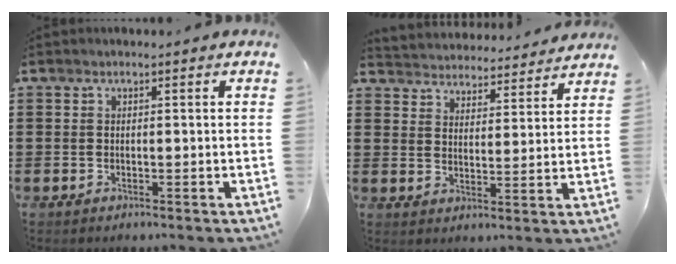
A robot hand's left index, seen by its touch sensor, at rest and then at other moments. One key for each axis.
{"total": 4.1, "fx": 4.0, "fy": 0.0, "fz": -0.7, "tx": -0.010, "ty": -0.032, "tz": 0.068}